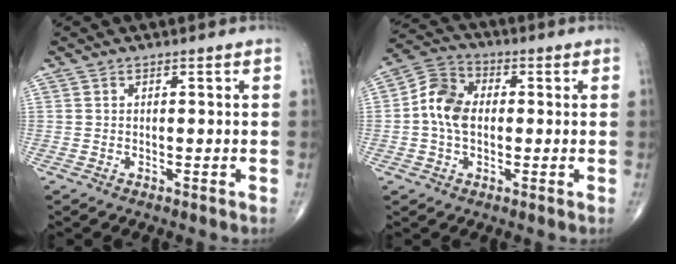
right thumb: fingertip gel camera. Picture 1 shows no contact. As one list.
[{"total": 8.3, "force": [-0.2, 6.1, 5.7], "torque": [-0.097, 0.024, -0.015]}]